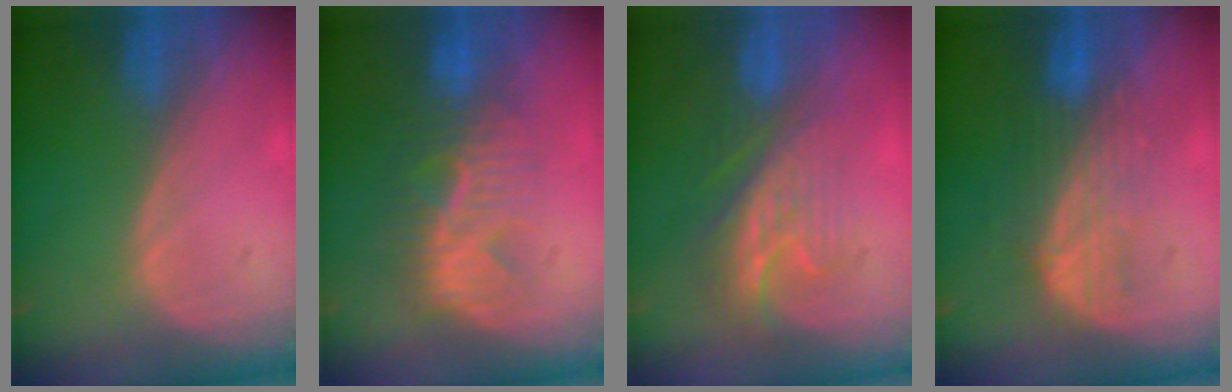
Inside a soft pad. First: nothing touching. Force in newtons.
{"total": 9.0, "press": 8.3, "slide": 3.4}
{"total": 8.7, "press": 7.5, "slide": 4.5}
{"total": 7.2, "press": 7.0, "slide": 1.5}